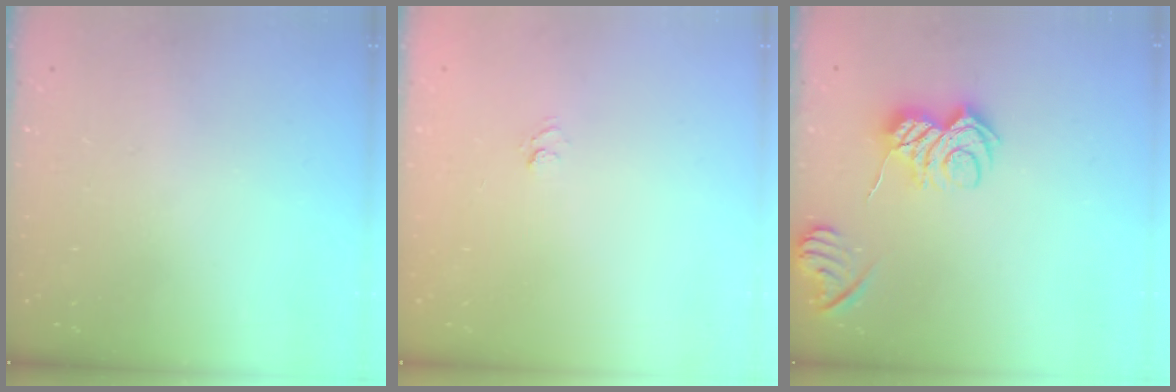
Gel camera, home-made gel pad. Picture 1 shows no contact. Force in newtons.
{"total": 3.6, "press": 3.4, "slide": 1.1}
{"total": 8.0, "press": 8.0, "slide": 0.7}